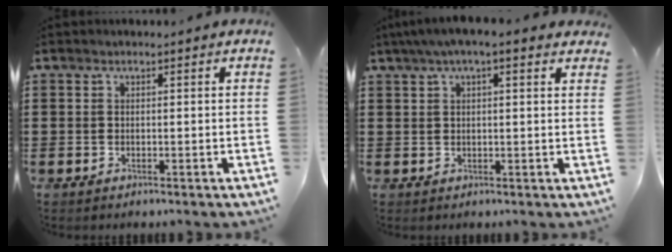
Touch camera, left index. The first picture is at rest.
{"total": 3.8, "force": [2.5, 0.6, 2.8], "torque": [-0.059, 0.006, 0.044]}